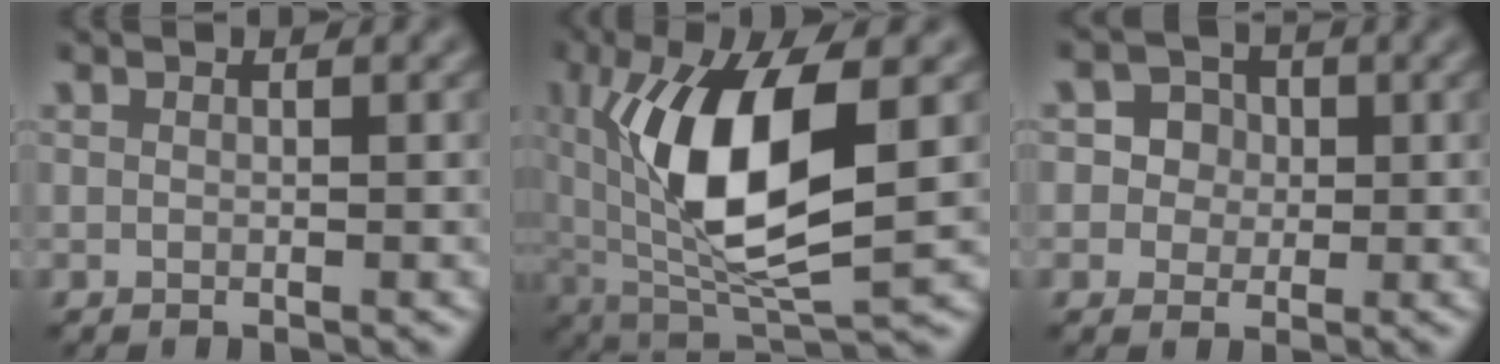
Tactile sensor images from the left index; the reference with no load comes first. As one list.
[{"total": 10.7, "force": [1.2, 3.7, 10.0], "torque": [-0.183, -0.005, 0.032]}, {"total": 2.6, "force": [0.2, 2.5, 0.8], "torque": [-0.006, 0.005, -0.001]}]